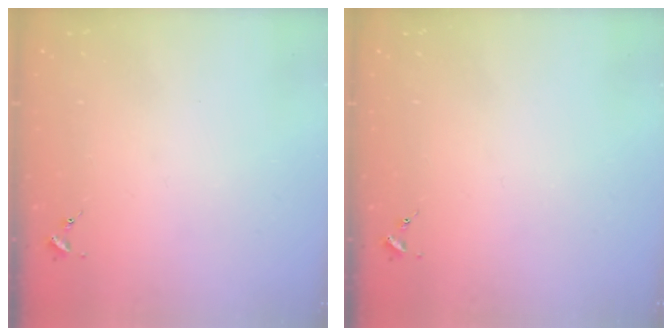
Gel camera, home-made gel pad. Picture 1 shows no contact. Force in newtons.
{"total": 0.0}